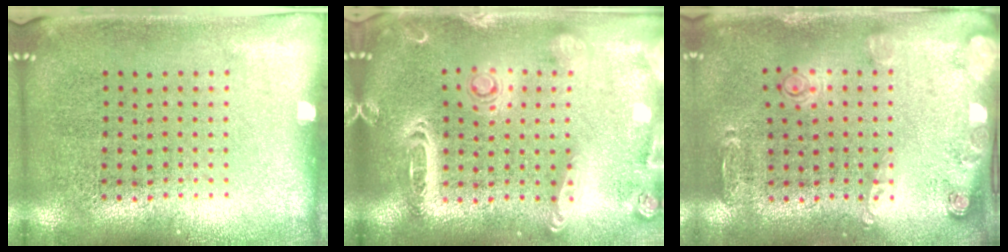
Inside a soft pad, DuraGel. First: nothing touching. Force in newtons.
{"total": 2.5, "press": 2.2, "slide": 1.1}
{"total": 1.5, "press": 1.4, "slide": 0.7}